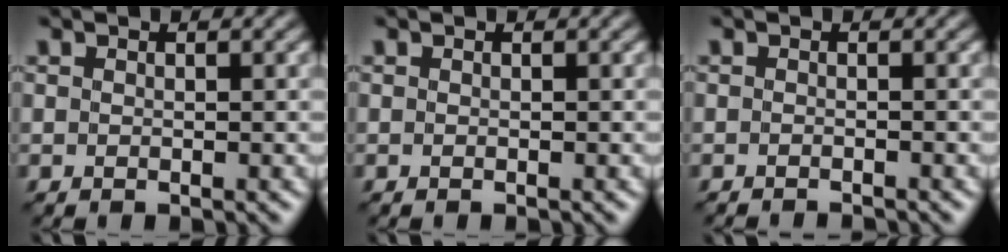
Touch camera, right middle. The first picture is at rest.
{"total": 0.0}
{"total": 1.3, "force": [-1.3, -0.2, 0.1], "torque": [0.002, -0.006, -0.018]}